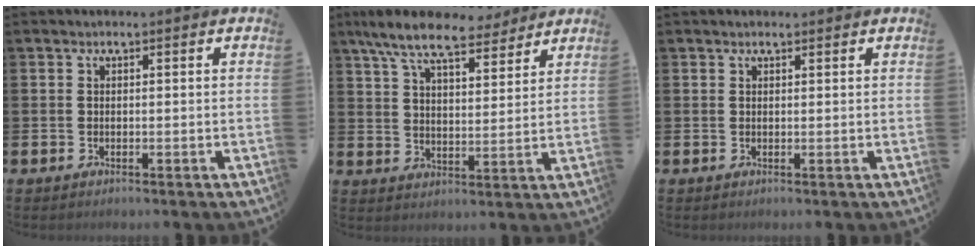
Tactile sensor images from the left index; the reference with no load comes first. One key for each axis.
{"total": 9.6, "fx": 8.4, "fy": 2.5, "fz": 3.9, "tx": -0.096, "ty": -0.035, "tz": 0.150}
{"total": 0.9, "fx": 0.8, "fy": 0.2, "fz": 0.2, "tx": 0.005, "ty": -0.001, "tz": 0.013}